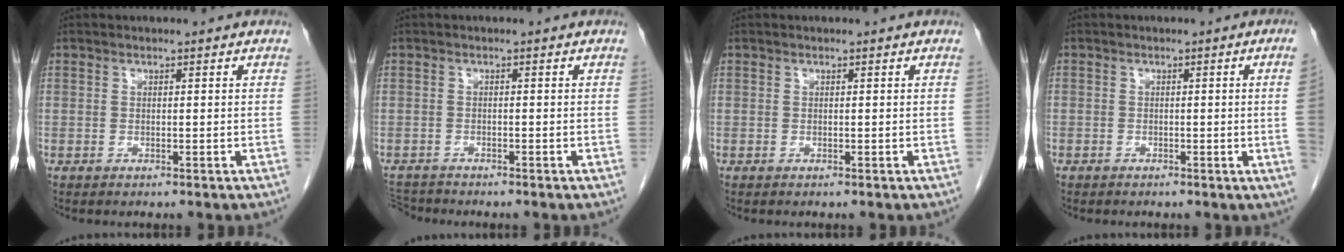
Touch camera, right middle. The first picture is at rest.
{"total": 2.8, "force": [-2.8, 0.3, -0.3], "torque": [0.004, -0.013, -0.050]}
{"total": 0.0}
{"total": 3.0, "force": [-0.4, -1.0, 2.8], "torque": [-0.028, -0.002, -0.006]}